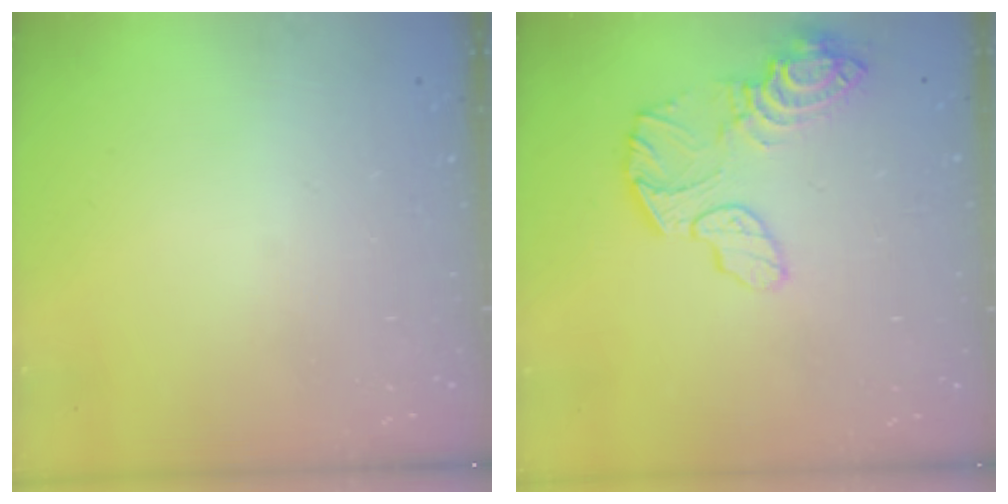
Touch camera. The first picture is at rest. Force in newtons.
{"total": 14.0, "press": 13.9, "slide": 1.3}